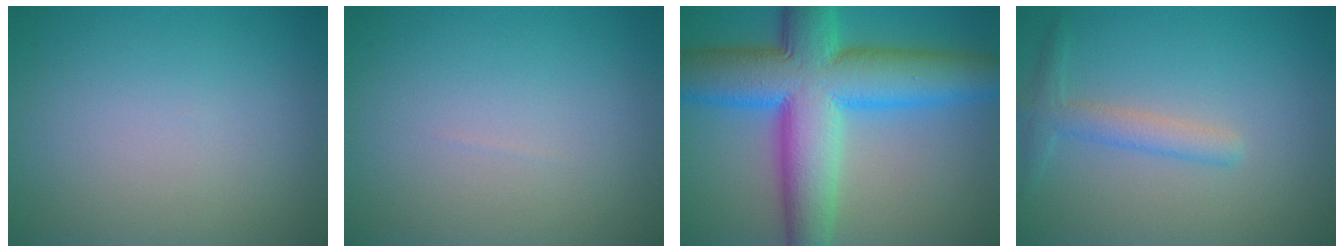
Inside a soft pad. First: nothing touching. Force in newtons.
{"total": 0.0}
{"total": 13.6, "press": 13.6, "slide": 0.2}
{"total": 2.3, "press": 2.3, "slide": 0.0}